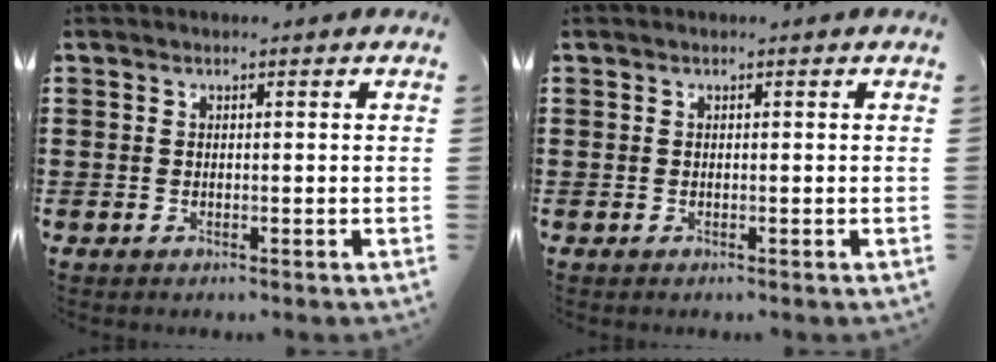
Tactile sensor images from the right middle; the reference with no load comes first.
{"total": 0.0}